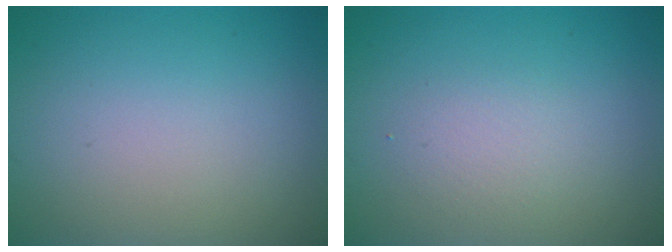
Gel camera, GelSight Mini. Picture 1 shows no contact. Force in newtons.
{"total": 1.6, "press": 1.6, "slide": 0.1}